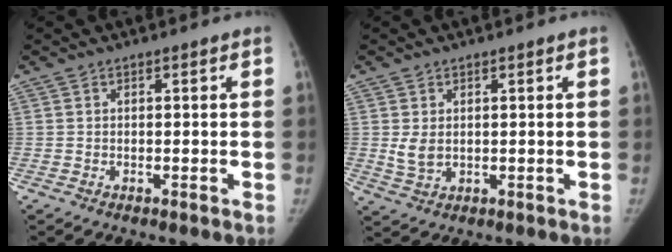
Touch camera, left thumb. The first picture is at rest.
{"total": 3.2, "force": [0.5, 2.3, 2.2], "torque": [-0.035, -0.011, 0.019]}